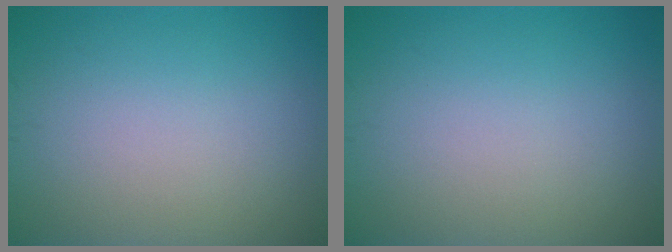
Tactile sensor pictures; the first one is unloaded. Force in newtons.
{"total": 0.0}